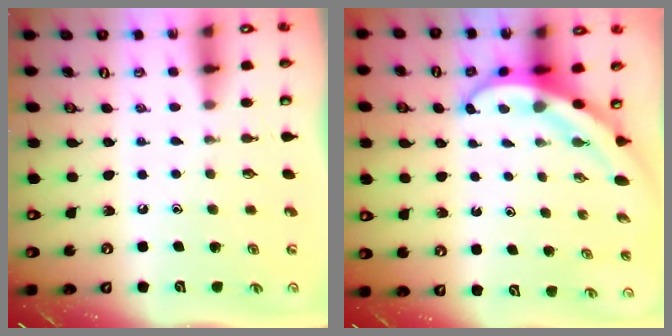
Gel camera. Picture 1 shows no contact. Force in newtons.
{"total": 5.3, "press": 5.2, "slide": 0.7}